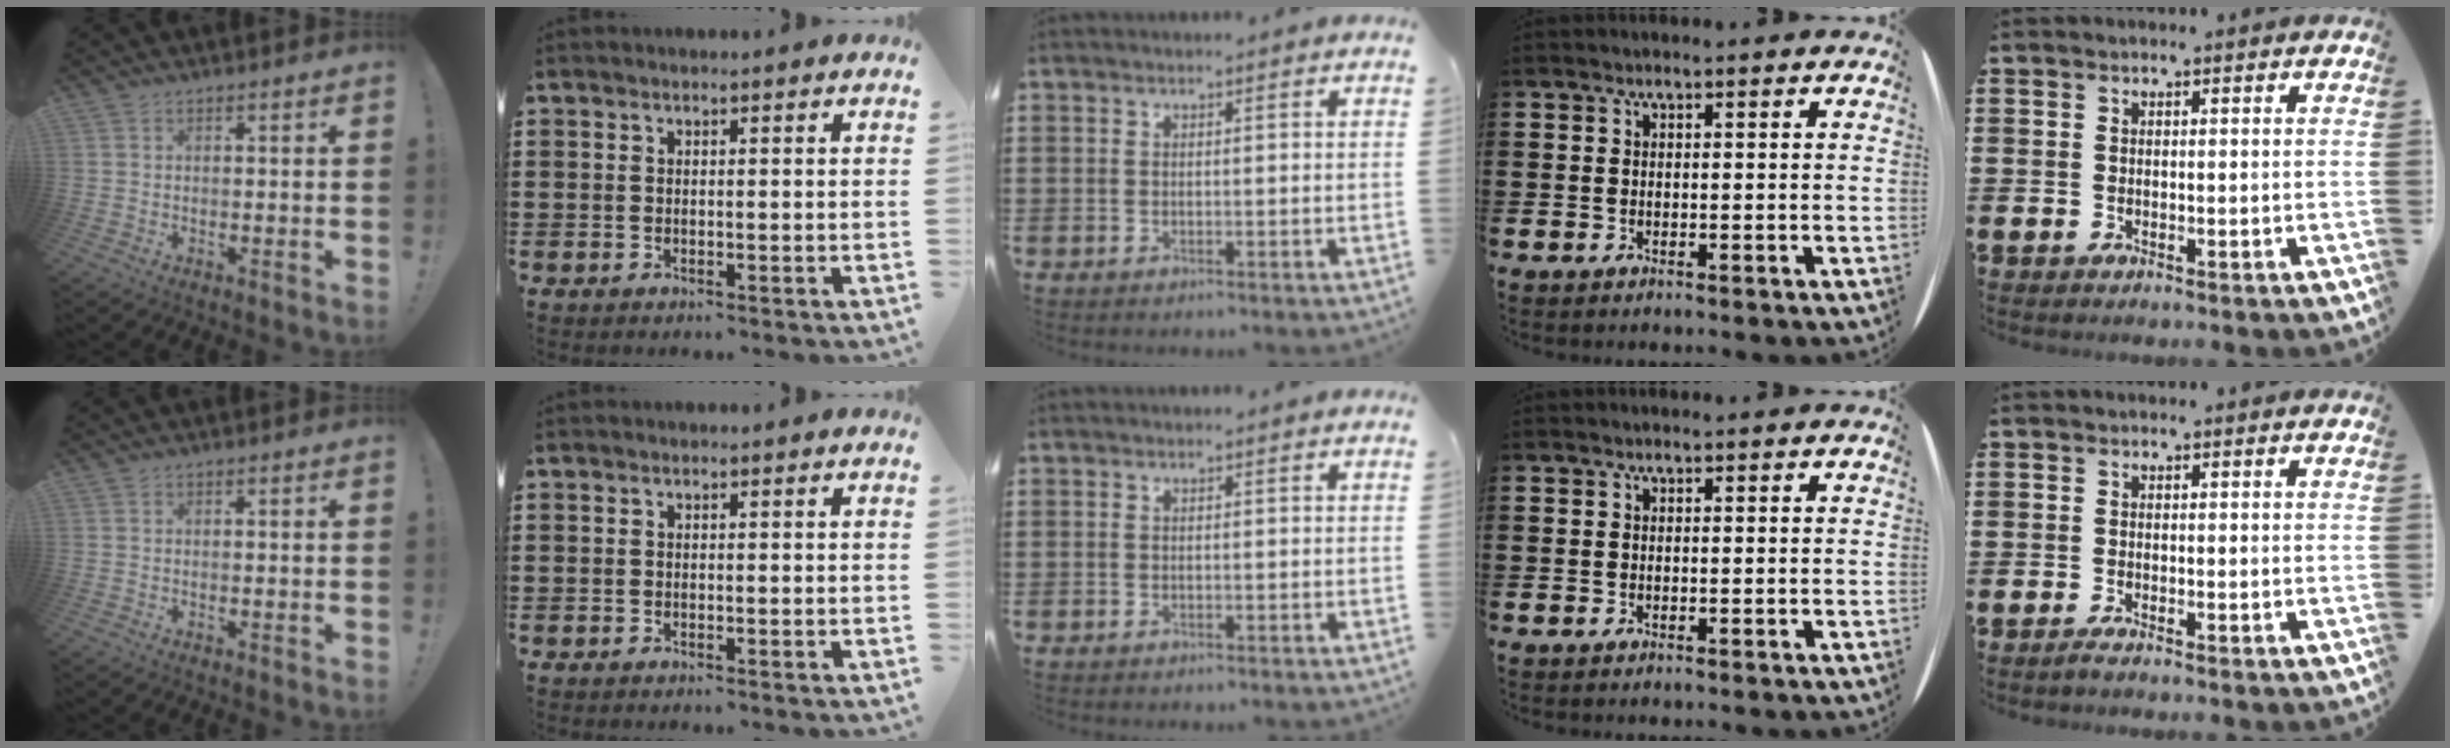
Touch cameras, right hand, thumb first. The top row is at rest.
{"little": {"total": 0.8, "force": [-0.6, 0.1, 0.6], "torque": [-0.010, -0.003, -0.011]}}